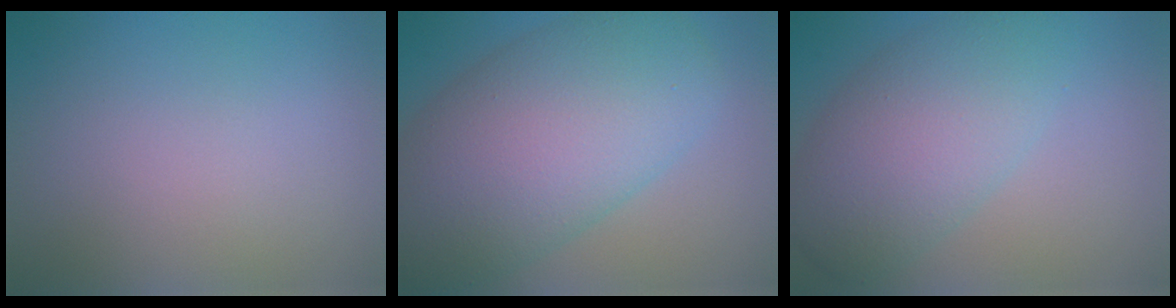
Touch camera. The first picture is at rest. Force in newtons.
{"total": 12.0, "press": 12.0, "slide": 0.4}
{"total": 7.2, "press": 7.2, "slide": 0.2}